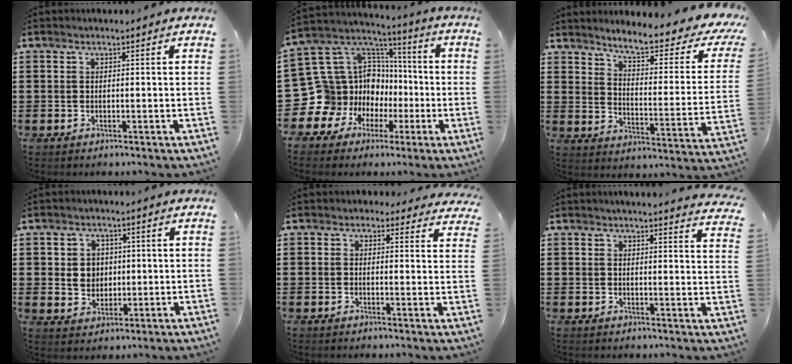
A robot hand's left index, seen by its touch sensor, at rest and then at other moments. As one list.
[{"total": 14.4, "force": [-3.9, 13.6, 2.3], "torque": [-0.116, -0.035, -0.030]}, {"total": 6.5, "force": [5.3, 0.4, 3.7], "torque": [-0.079, -0.042, 0.081]}, {"total": 3.8, "force": [0.4, 3.5, 1.5], "torque": [-0.036, 0.006, 0.003]}, {"total": 1.8, "force": [1.4, 1.0, 0.5], "torque": [-0.009, 0.001, 0.024]}, {"total": 2.7, "force": [2.6, -0.5, 0.4], "torque": [-0.009, -0.017, 0.047]}]